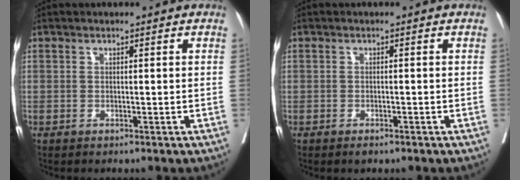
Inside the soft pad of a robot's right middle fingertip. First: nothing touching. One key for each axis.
{"total": 1.1, "fx": -0.8, "fy": 0.6, "fz": 0.5, "tx": -0.007, "ty": 0.001, "tz": -0.008}